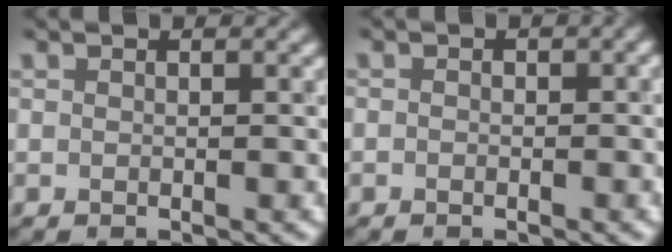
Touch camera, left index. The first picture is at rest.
{"total": 1.3, "force": [-0.4, 0.9, 0.8], "torque": [-0.008, -0.003, -0.007]}